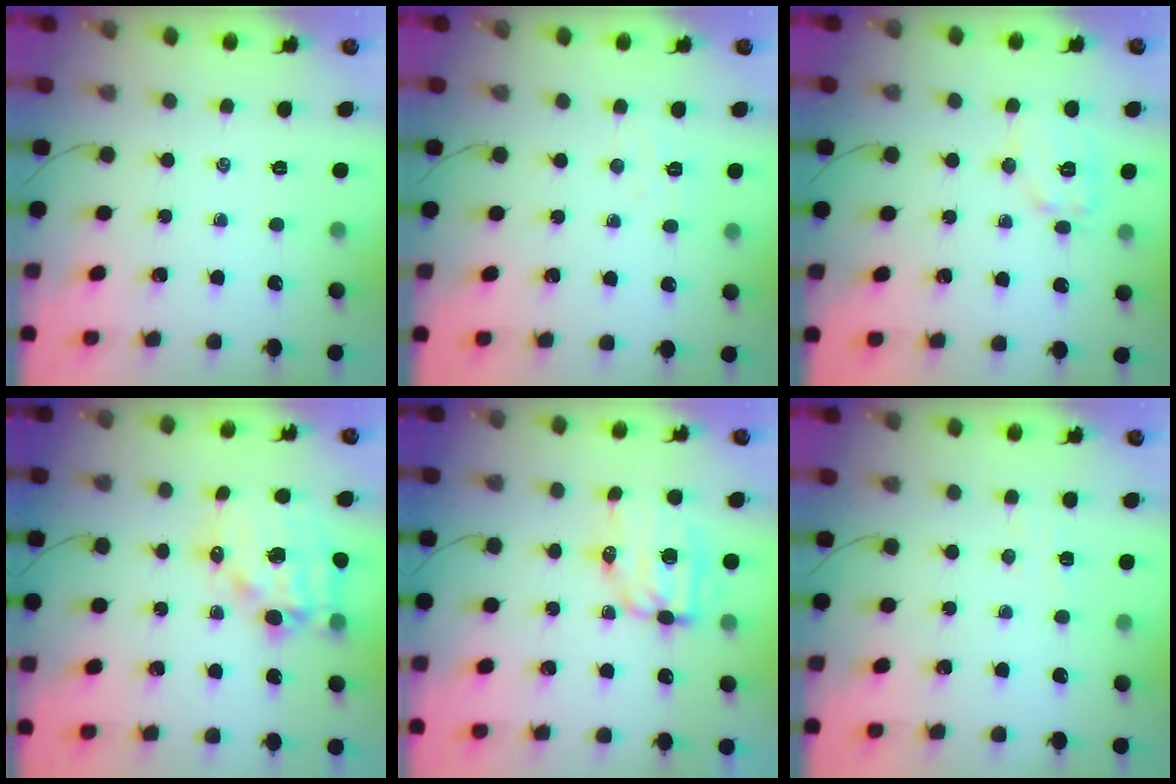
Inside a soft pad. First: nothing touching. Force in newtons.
{"total": 3.7, "press": 3.6, "slide": 0.9}
{"total": 8.4, "press": 8.4, "slide": 0.7}
{"total": 14.5, "press": 14.1, "slide": 3.4}
{"total": 9.6, "press": 9.4, "slide": 1.8}
{"total": 2.9, "press": 2.8, "slide": 0.7}